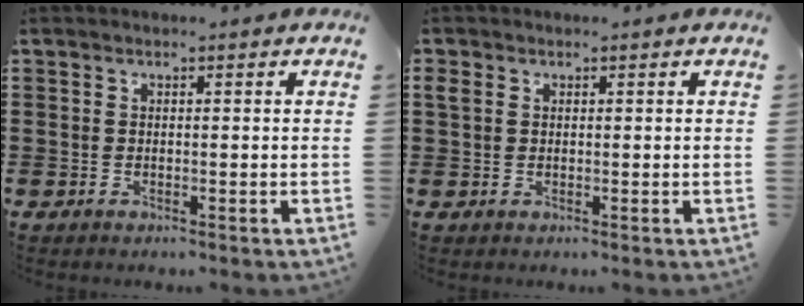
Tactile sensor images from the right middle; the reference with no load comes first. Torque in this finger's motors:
{"motor_torque": [1.29, -0.30, 0.26, 0.06]}